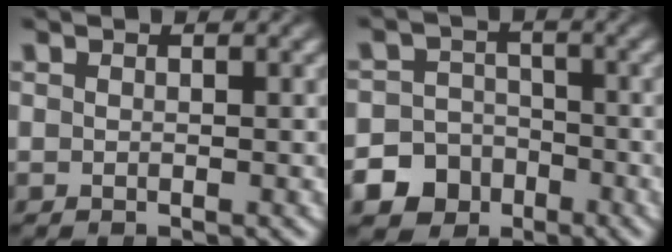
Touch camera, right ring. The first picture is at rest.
{"total": 9.8, "force": [-4.7, 8.4, 1.9], "torque": [-0.043, -0.031, -0.084]}